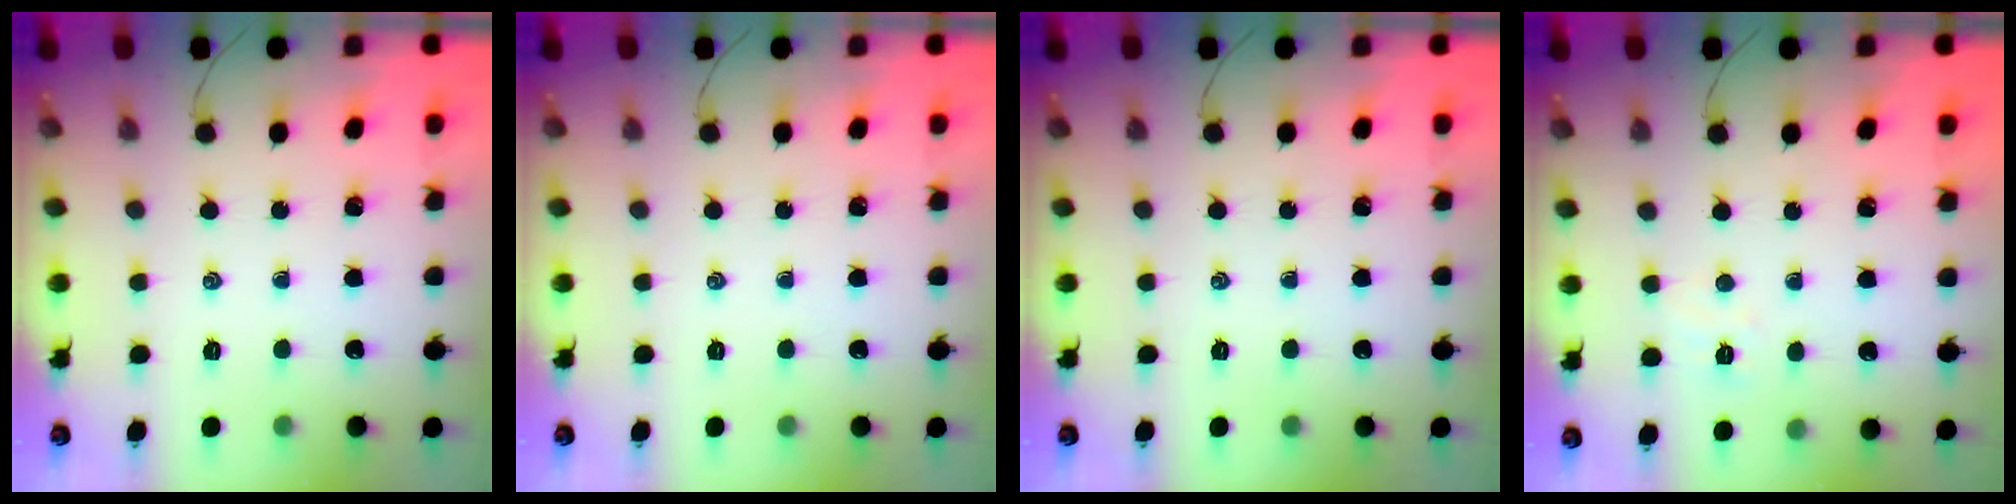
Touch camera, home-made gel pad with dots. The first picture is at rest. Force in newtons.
{"total": 0.0}
{"total": 0.0}
{"total": 3.9, "press": 3.8, "slide": 0.9}